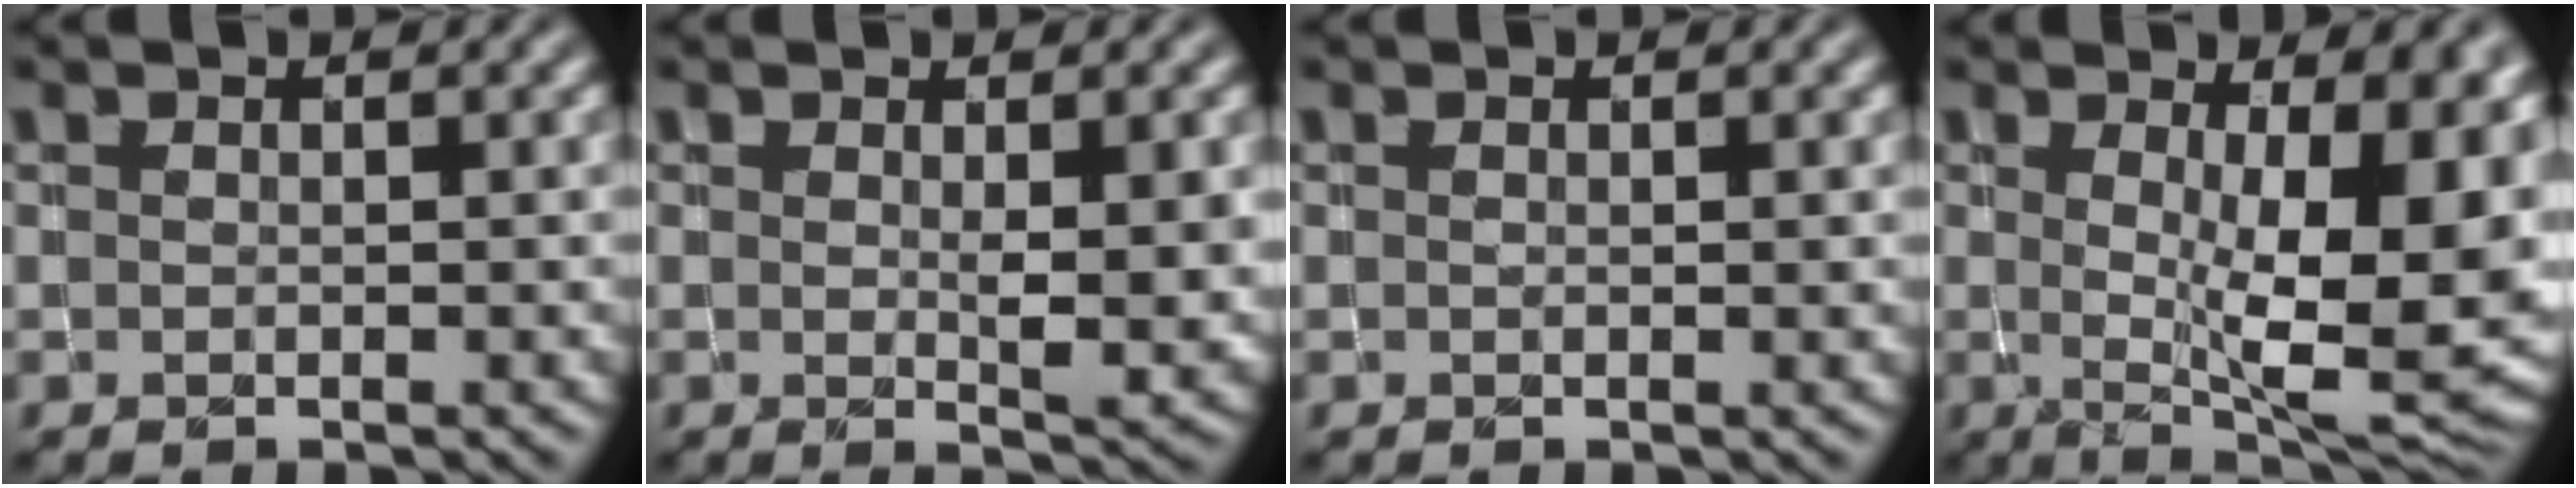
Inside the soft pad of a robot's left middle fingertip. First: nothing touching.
{"total": 3.7, "force": [0.5, 0.8, 3.6], "torque": [-0.056, -0.005, 0.013]}
{"total": 0.5, "force": [0.1, 0.2, 0.5], "torque": [-0.005, 0.001, 0.001]}
{"total": 15.0, "force": [1.2, 5.7, 13.9], "torque": [-0.145, -0.003, 0.027]}